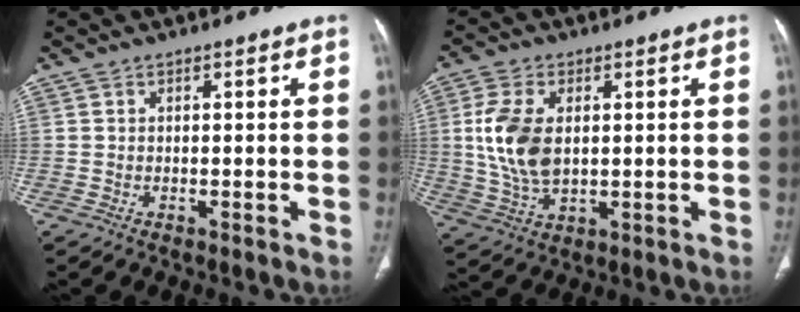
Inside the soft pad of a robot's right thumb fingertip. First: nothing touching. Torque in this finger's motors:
{"motor_torque": [-0.24, 0.45, 0.78, 0.40, 0.13]}